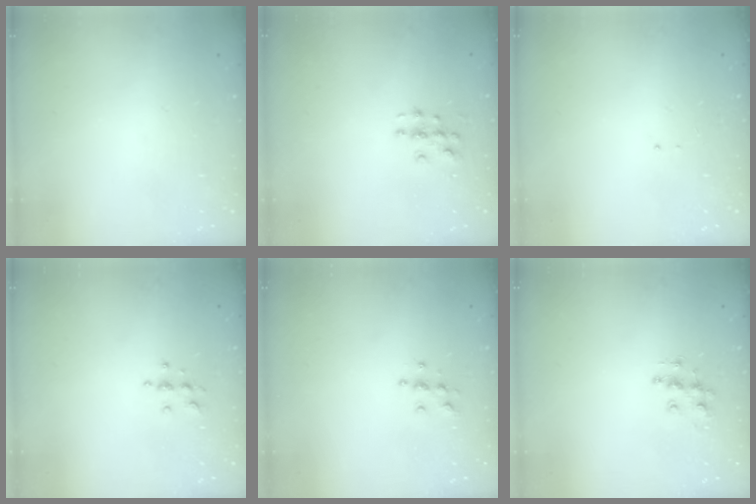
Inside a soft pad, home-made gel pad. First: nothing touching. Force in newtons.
{"total": 3.9, "press": 3.9, "slide": 0.2}
{"total": 0.7, "press": 0.7, "slide": 0.1}
{"total": 5.4, "press": 5.4, "slide": 0.7}
{"total": 6.2, "press": 6.1, "slide": 0.6}
{"total": 9.0, "press": 9.0, "slide": 0.5}